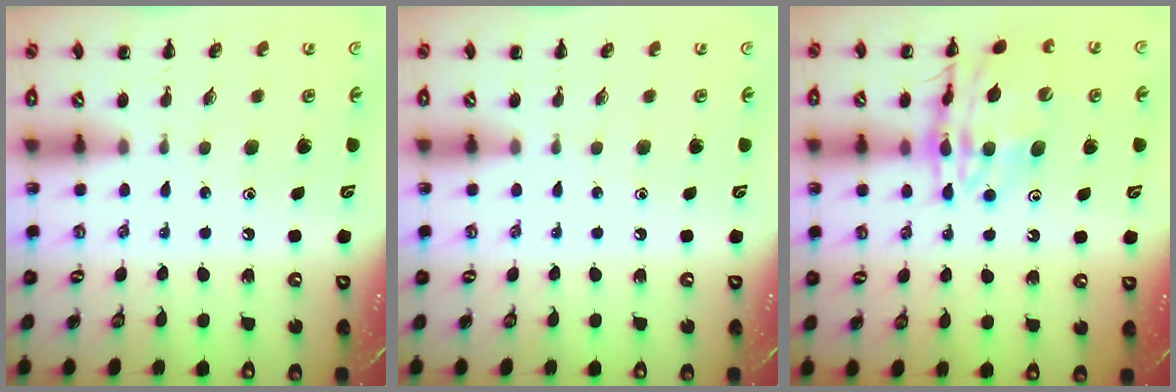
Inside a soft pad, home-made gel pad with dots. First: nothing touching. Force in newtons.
{"total": 0.0}
{"total": 17.7, "press": 17.6, "slide": 1.6}